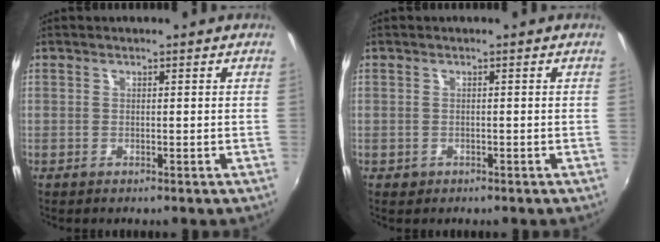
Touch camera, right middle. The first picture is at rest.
{"total": 1.2, "force": [-0.6, 1.0, 0.3], "torque": [-0.009, -0.004, -0.006]}